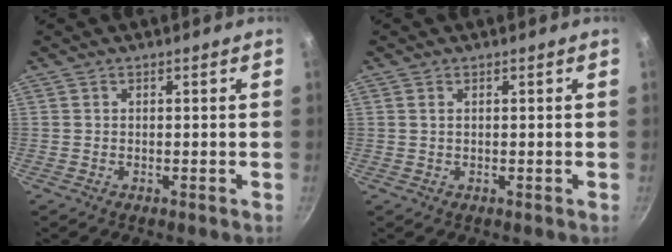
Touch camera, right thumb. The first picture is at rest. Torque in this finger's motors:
{"motor_torque": [-0.24, -0.10, -0.32, 0.13, 0.01]}